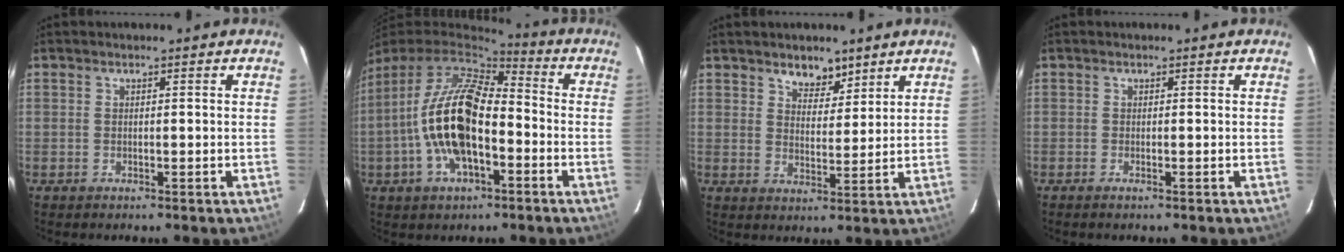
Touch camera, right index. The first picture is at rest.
{"total": 16.4, "force": [-3.9, 7.2, 14.2], "torque": [-0.282, -0.002, -0.074]}
{"total": 5.2, "force": [4.0, 2.6, 2.2], "torque": [-0.023, -0.006, 0.065]}
{"total": 0.5, "force": [-0.4, -0.1, 0.4], "torque": [-0.007, 0.000, -0.008]}